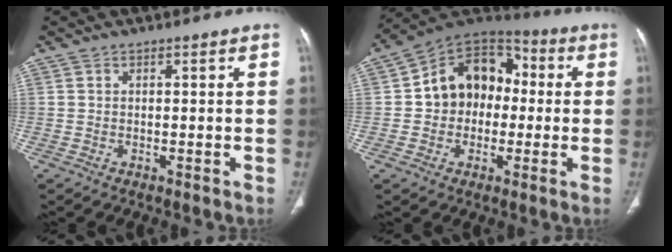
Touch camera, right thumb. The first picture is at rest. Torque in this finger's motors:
{"motor_torque": [0.21, 0.22, 0.64, -0.43, 0.12]}